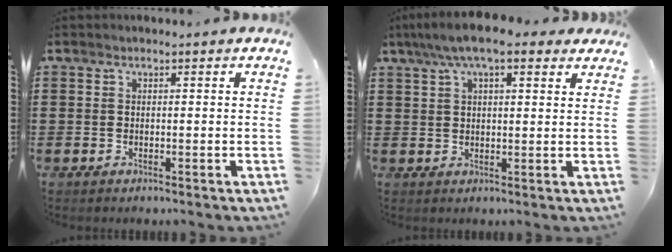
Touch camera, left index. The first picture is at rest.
{"total": 7.3, "force": [5.0, 2.1, 4.9], "torque": [-0.106, 0.006, 0.090]}